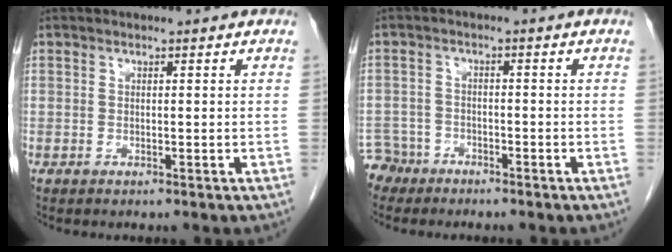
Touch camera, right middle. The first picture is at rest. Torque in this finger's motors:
{"motor_torque": [1.14, -1.00, 0.13, -0.06]}